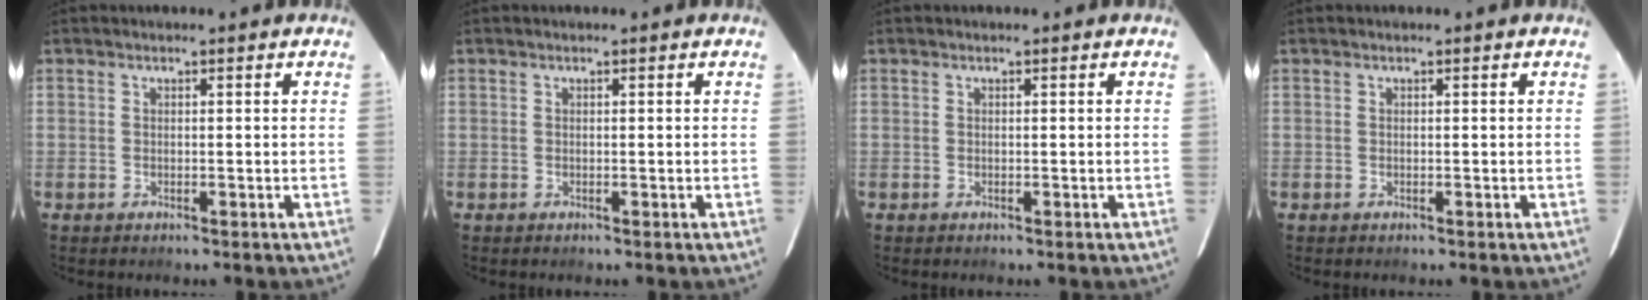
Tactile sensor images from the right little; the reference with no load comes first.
{"total": 0.0}
{"total": 0.0}
{"total": 0.0}